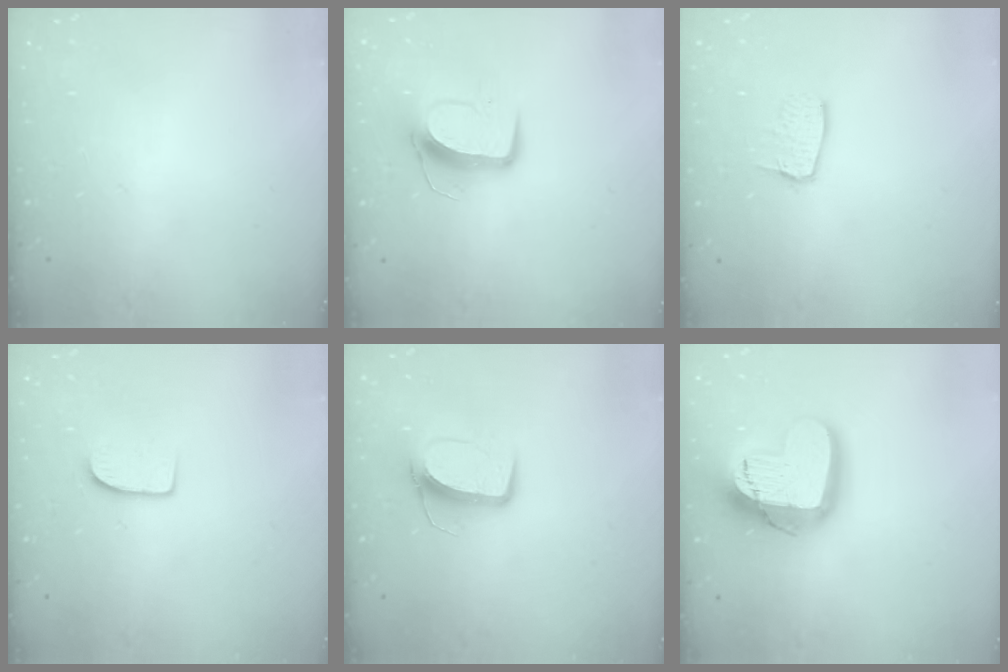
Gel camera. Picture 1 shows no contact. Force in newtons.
{"total": 9.8, "press": 9.7, "slide": 1.0}
{"total": 6.8, "press": 6.8, "slide": 0.5}
{"total": 7.3, "press": 7.3, "slide": 0.6}
{"total": 9.9, "press": 9.9, "slide": 0.4}
{"total": 19.1, "press": 19.1, "slide": 1.4}